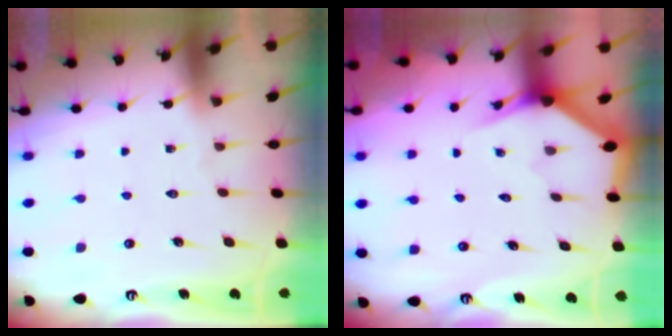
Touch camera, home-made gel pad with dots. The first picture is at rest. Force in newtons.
{"total": 2.8, "press": 2.8, "slide": 0.0}